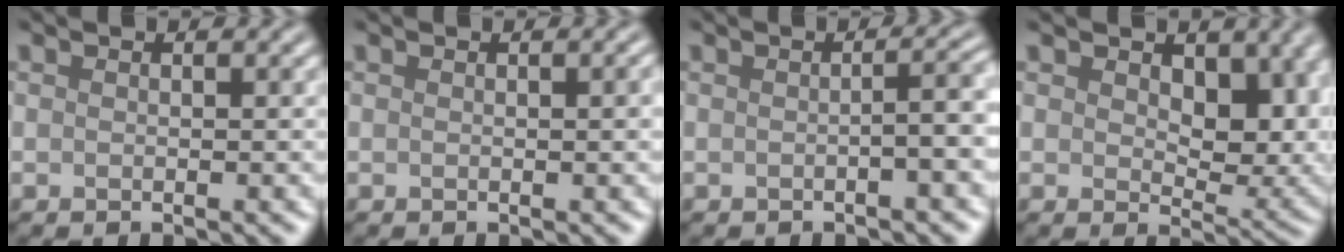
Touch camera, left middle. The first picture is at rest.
{"total": 1.0, "force": [0.1, 0.2, 0.9], "torque": [-0.011, 0.002, 0.002]}
{"total": 2.6, "force": [-0.3, 0.7, 2.5], "torque": [-0.026, 0.012, -0.012]}
{"total": 7.3, "force": [1.8, 4.4, 5.6], "torque": [-0.076, -0.012, 0.029]}